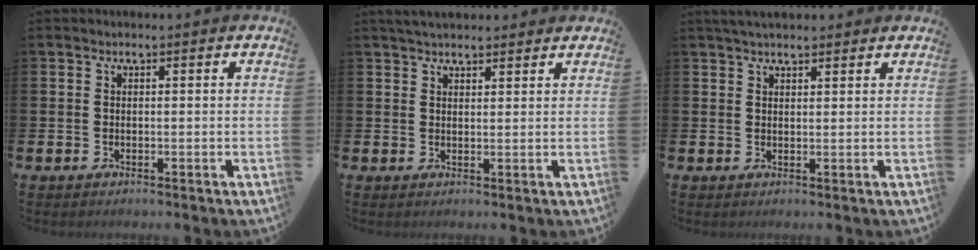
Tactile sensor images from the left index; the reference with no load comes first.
{"total": 3.1, "force": [2.9, 0.8, 0.7], "torque": [-0.009, -0.009, 0.051]}
{"total": 2.6, "force": [2.4, 0.7, 0.8], "torque": [-0.019, -0.002, 0.045]}